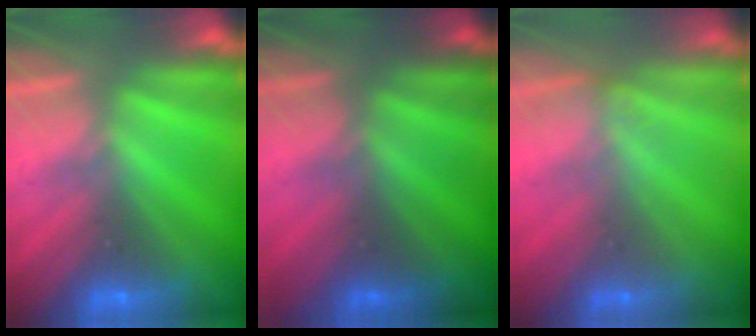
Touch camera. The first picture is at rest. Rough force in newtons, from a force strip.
{"total": 4.9}
{"total": 1.7}